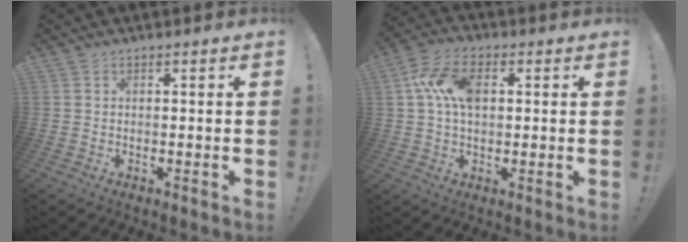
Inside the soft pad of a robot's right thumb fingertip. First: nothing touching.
{"total": 11.1, "force": [2.3, 6.9, 8.5], "torque": [-0.155, 0.011, 0.043]}